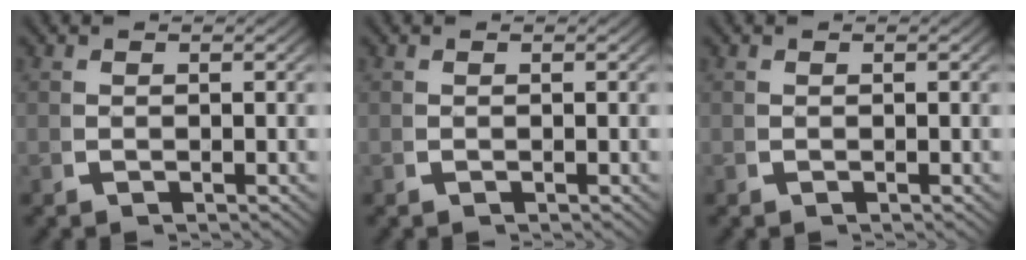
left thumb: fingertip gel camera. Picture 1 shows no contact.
{"total": 0.0}
{"total": 0.0}